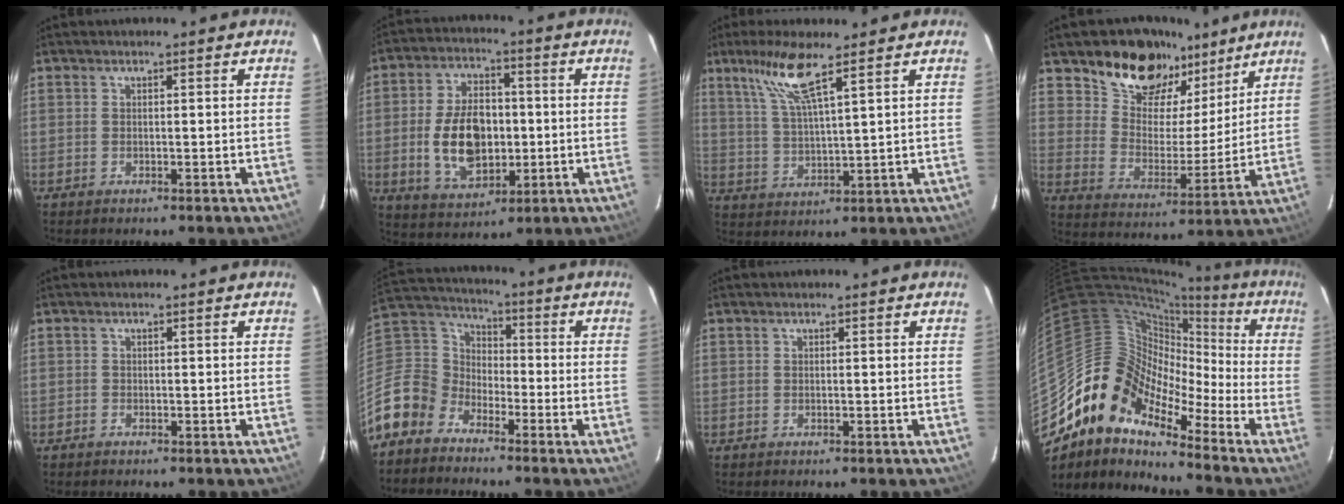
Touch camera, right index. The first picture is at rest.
{"total": 13.4, "force": [-1.5, 8.3, 10.4], "torque": [-0.205, 0.010, -0.012]}
{"total": 8.7, "force": [5.6, 0.3, 6.6], "torque": [-0.135, 0.004, 0.117]}
{"total": 16.7, "force": [11.7, 9.6, 7.0], "torque": [-0.130, 0.011, 0.206]}
{"total": 0.7, "force": [-0.6, 0.3, 0.0], "torque": [-0.001, 0.002, -0.012]}
{"total": 11.3, "force": [-7.5, 8.1, 2.4], "torque": [-0.087, 0.030, -0.167]}
{"total": 0.0}
{"total": 12.5, "force": [-8.6, 8.1, 4.1], "torque": [-0.067, 0.029, -0.190]}